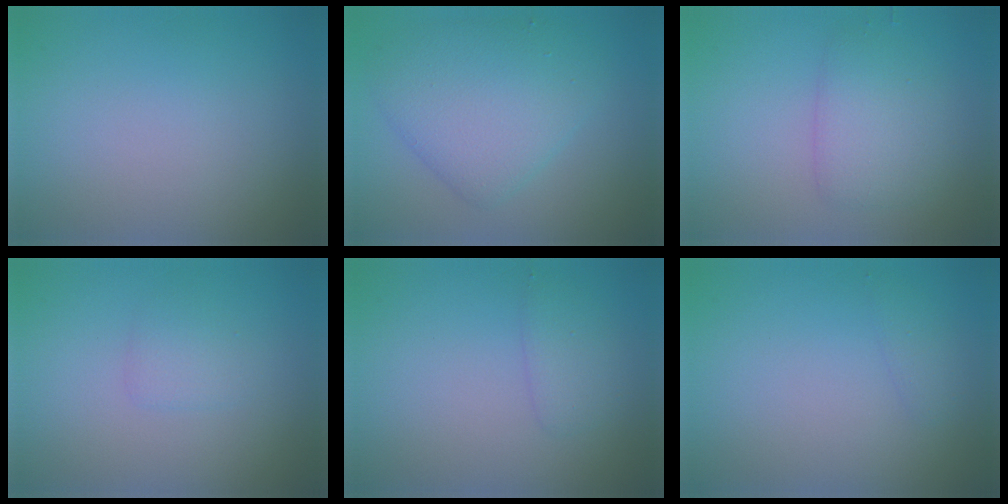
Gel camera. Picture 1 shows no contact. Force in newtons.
{"total": 5.6, "press": 5.6, "slide": 0.3}
{"total": 2.9, "press": 2.9, "slide": 0.1}
{"total": 1.3, "press": 1.2, "slide": 0.0}
{"total": 1.5, "press": 1.5, "slide": 0.1}
{"total": 0.8, "press": 0.8, "slide": 0.0}